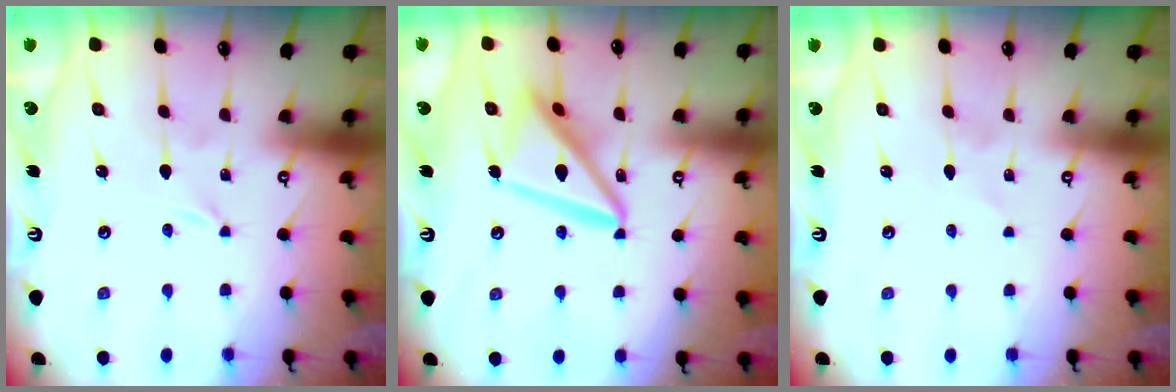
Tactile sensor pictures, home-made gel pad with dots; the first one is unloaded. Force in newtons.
{"total": 14.3, "press": 14.2, "slide": 1.5}
{"total": 0.6, "press": 0.6, "slide": 0.1}